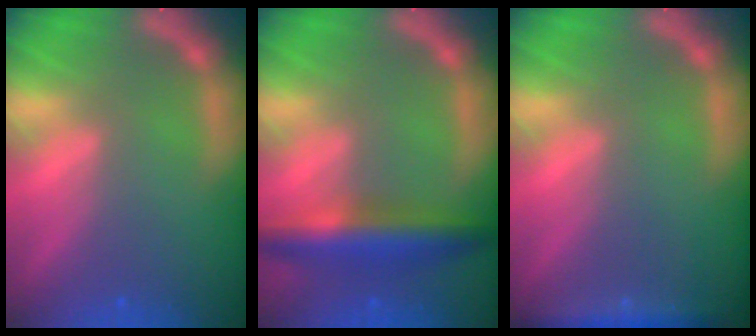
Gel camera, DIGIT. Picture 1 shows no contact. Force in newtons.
{"total": 5.9}
{"total": 3.0}